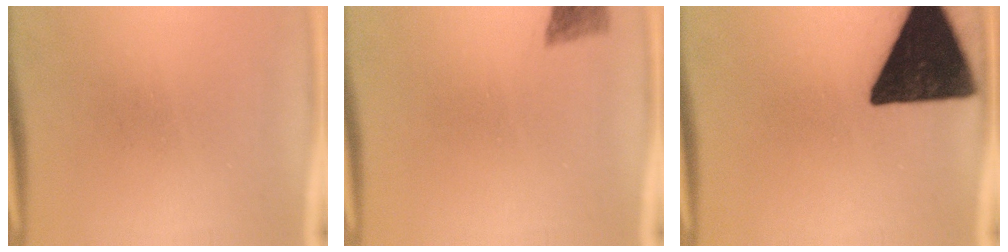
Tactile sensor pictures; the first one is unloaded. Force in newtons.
{"total": 2.8}
{"total": 19.4}